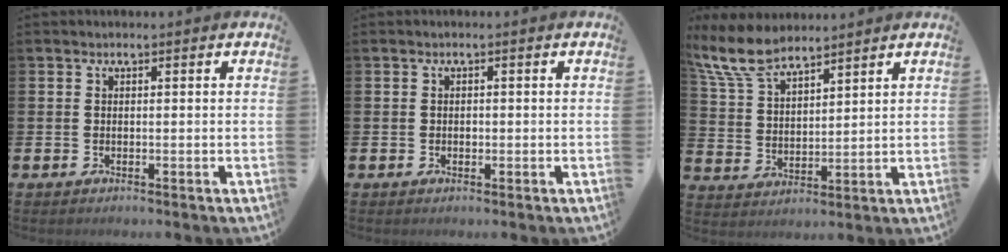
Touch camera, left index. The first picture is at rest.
{"total": 0.6, "force": [0.0, 0.6, 0.3], "torque": [-0.005, 0.003, -0.002]}
{"total": 8.0, "force": [7.2, 2.1, 2.9], "torque": [-0.086, -0.020, 0.135]}